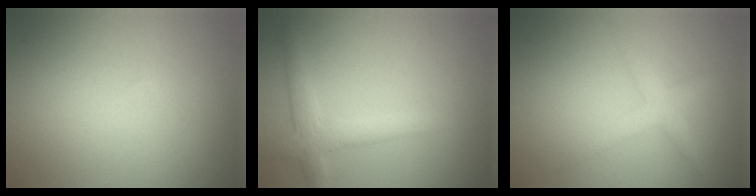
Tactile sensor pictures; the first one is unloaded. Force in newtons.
{"total": 3.3, "press": 3.3, "slide": 0.2}
{"total": 2.1, "press": 2.1, "slide": 0.1}